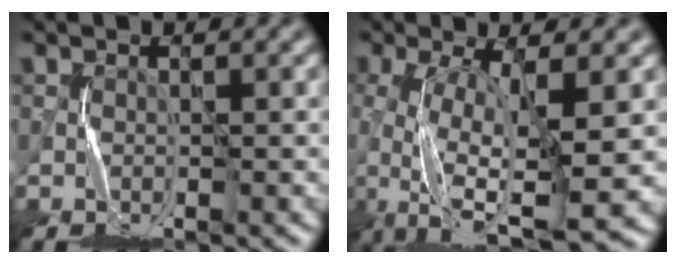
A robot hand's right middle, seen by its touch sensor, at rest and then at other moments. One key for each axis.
{"total": 10.0, "fx": -3.3, "fy": 2.6, "fz": 9.1, "tx": -0.168, "ty": -0.010, "tz": -0.057}